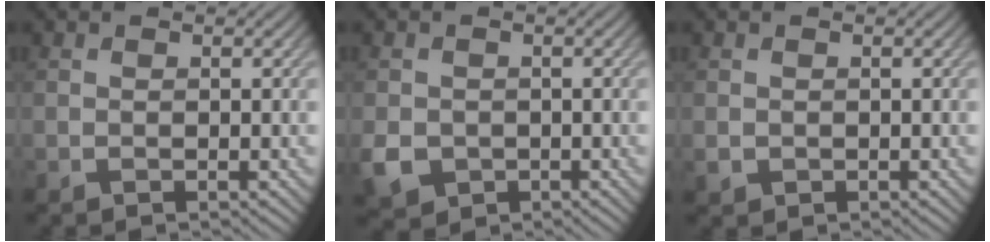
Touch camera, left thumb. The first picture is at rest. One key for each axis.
{"total": 4.2, "fx": -1.3, "fy": 3.6, "fz": 1.8, "tx": -0.048, "ty": -0.015, "tz": -0.030}
{"total": 1.0, "fx": -0.1, "fy": 0.9, "fz": 0.3, "tx": -0.010, "ty": -0.007, "tz": -0.001}